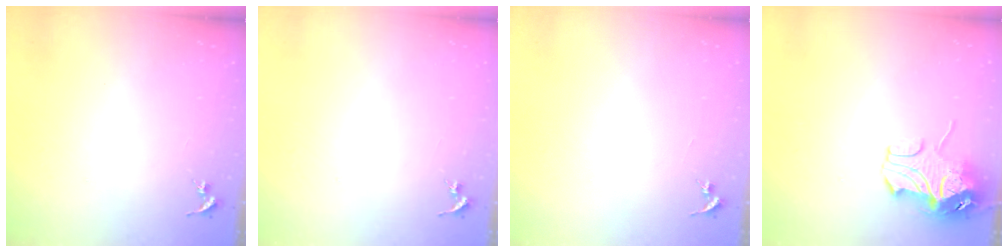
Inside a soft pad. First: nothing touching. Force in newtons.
{"total": 0.0}
{"total": 0.0}
{"total": 9.8, "press": 9.6, "slide": 1.5}